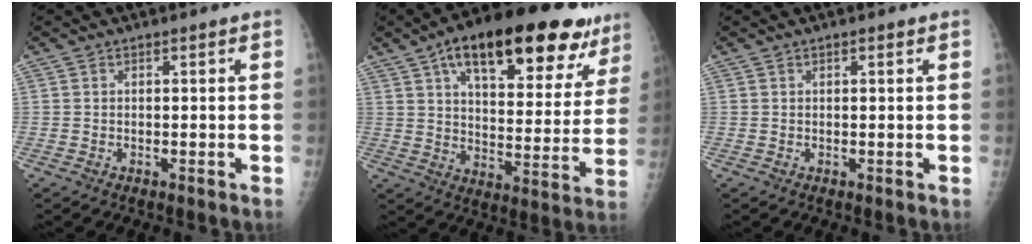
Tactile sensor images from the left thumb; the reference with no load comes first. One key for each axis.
{"total": 27.5, "fx": 16.2, "fy": 10.9, "fz": 19.3, "tx": -0.247, "ty": -0.016, "tz": 0.235}
{"total": 0.6, "fx": 0.3, "fy": 0.2, "fz": 0.5, "tx": -0.009, "ty": 0.000, "tz": 0.005}